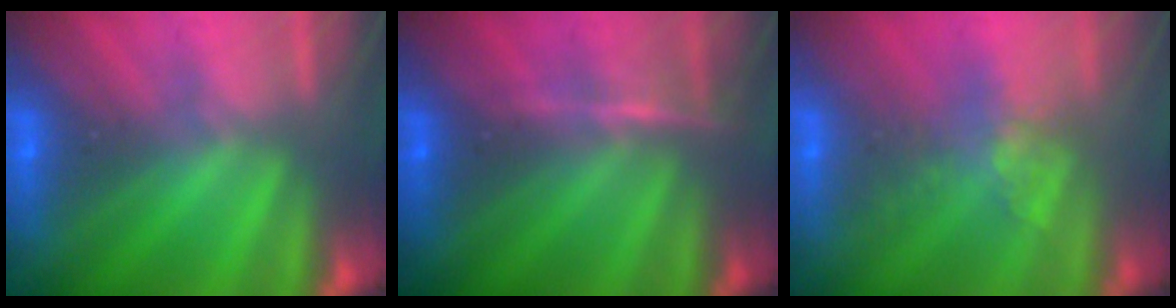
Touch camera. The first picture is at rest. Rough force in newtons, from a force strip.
{"total": 2.9}
{"total": 2.4}